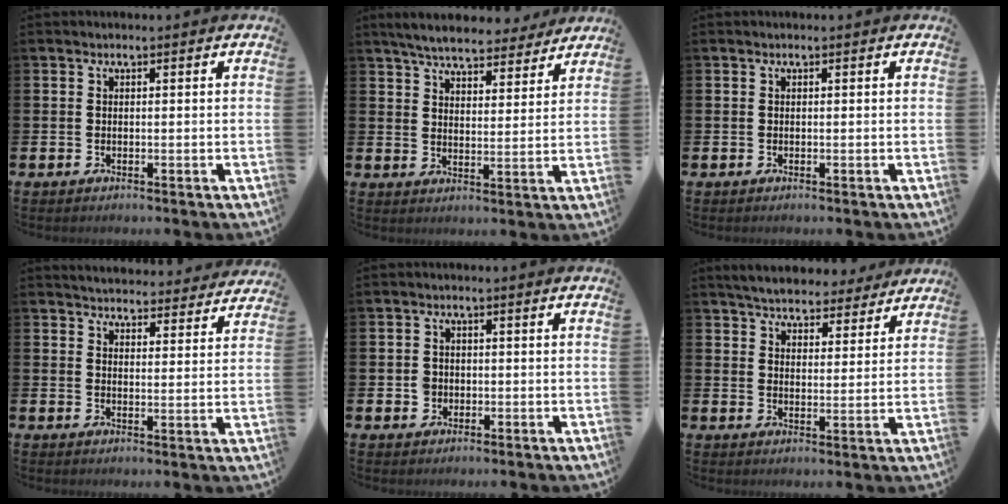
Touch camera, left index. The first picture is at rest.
{"total": 6.4, "force": [6.1, 1.2, 1.6], "torque": [-0.050, -0.030, 0.108]}
{"total": 0.0}
{"total": 4.7, "force": [4.6, 0.7, -0.1], "torque": [-0.011, -0.035, 0.082]}
{"total": 1.9, "force": [-0.3, 1.9, 0.4], "torque": [0.001, 0.004, -0.012]}
{"total": 5.5, "force": [5.3, 1.3, 0.7], "torque": [-0.032, -0.030, 0.094]}